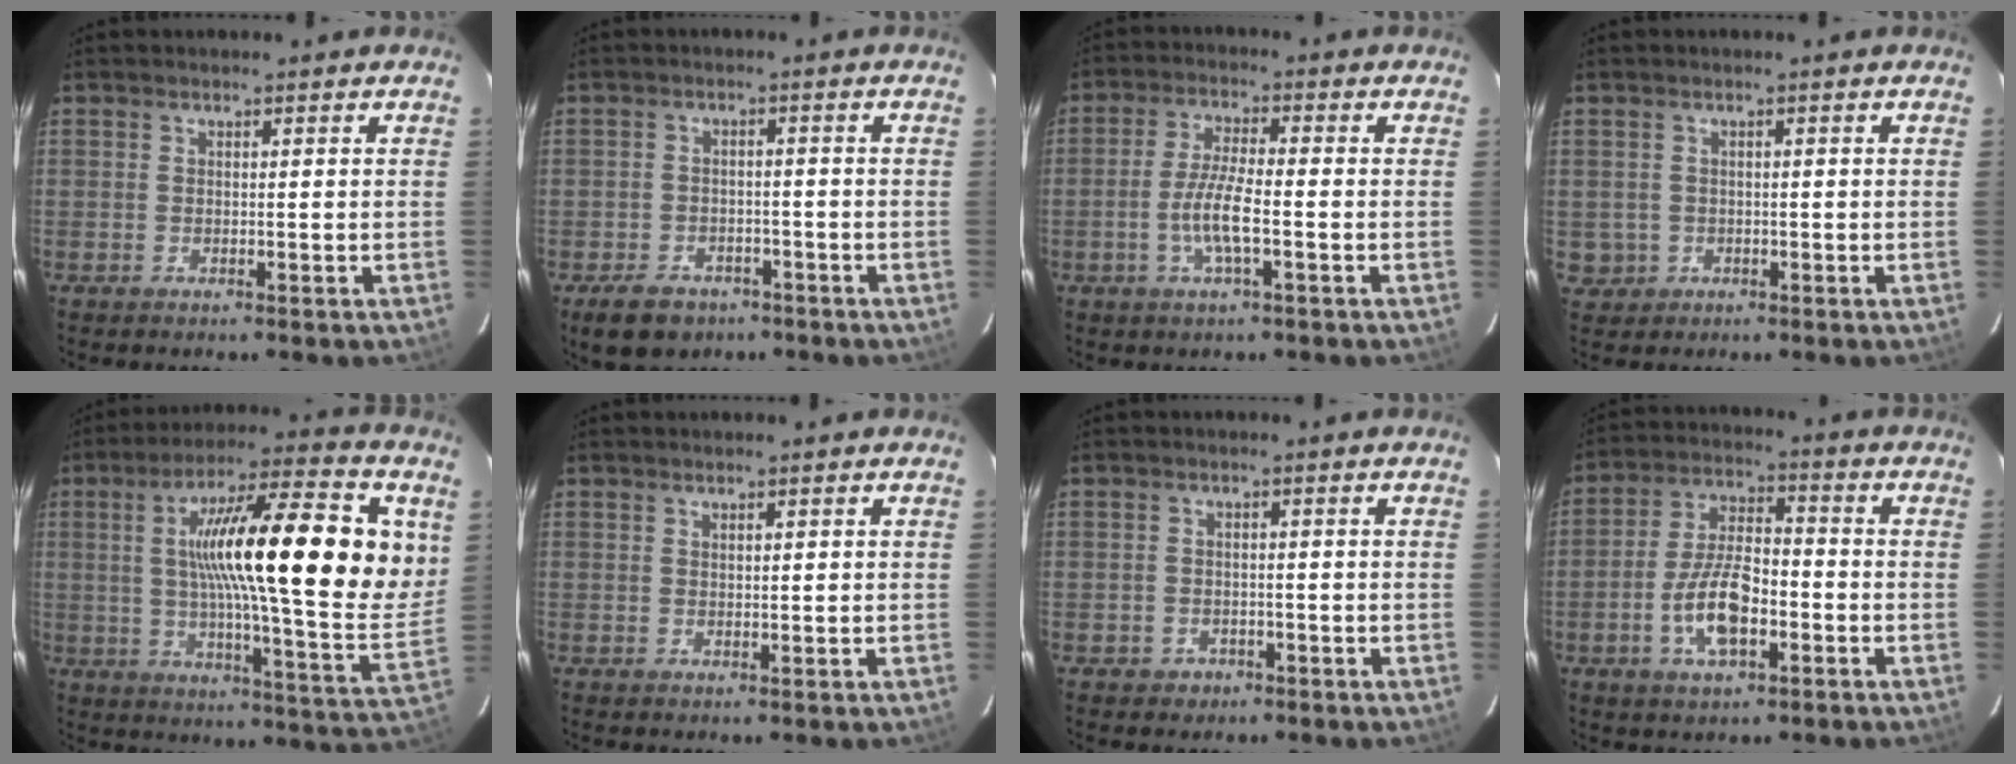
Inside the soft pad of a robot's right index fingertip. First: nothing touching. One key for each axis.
{"total": 7.5, "fx": -4.8, "fy": 5.1, "fz": 2.8, "tx": -0.071, "ty": 0.010, "tz": -0.064}
{"total": 6.6, "fx": -2.1, "fy": 1.0, "fz": 6.2, "tx": -0.126, "ty": -0.004, "tz": -0.041}
{"total": 3.4, "fx": -0.3, "fy": 3.4, "fz": 0.5, "tx": -0.008, "ty": 0.009, "tz": 0.005}
{"total": 27.0, "fx": 6.9, "fy": 4.7, "fz": 25.7, "tx": -0.394, "ty": 0.014, "tz": 0.099}
{"total": 0.8, "fx": 0.5, "fy": 0.3, "fz": 0.5, "tx": -0.008, "ty": 0.002, "tz": 0.011}
{"total": 3.0, "fx": -1.5, "fy": 2.6, "fz": 0.4, "tx": -0.016, "ty": 0.005, "tz": -0.019}
{"total": 10.7, "fx": -3.9, "fy": 4.6, "fz": 8.8, "tx": -0.179, "ty": 0.004, "tz": -0.068}